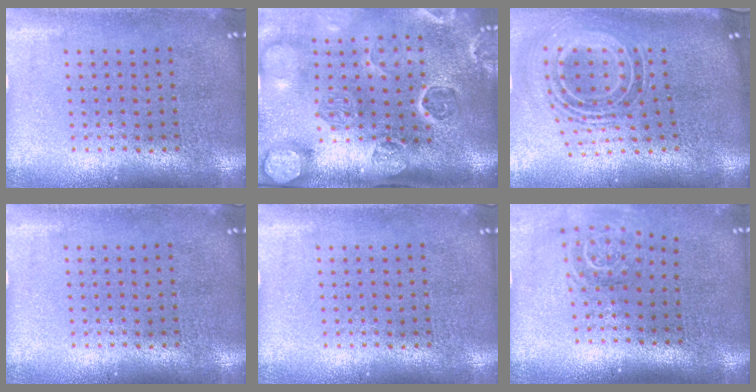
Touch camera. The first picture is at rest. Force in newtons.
{"total": 4.5, "press": 3.4, "slide": 2.9}
{"total": 1.6, "press": 1.2, "slide": 1.0}
{"total": 0.0}
{"total": 0.0}
{"total": 1.7, "press": 1.1, "slide": 1.3}